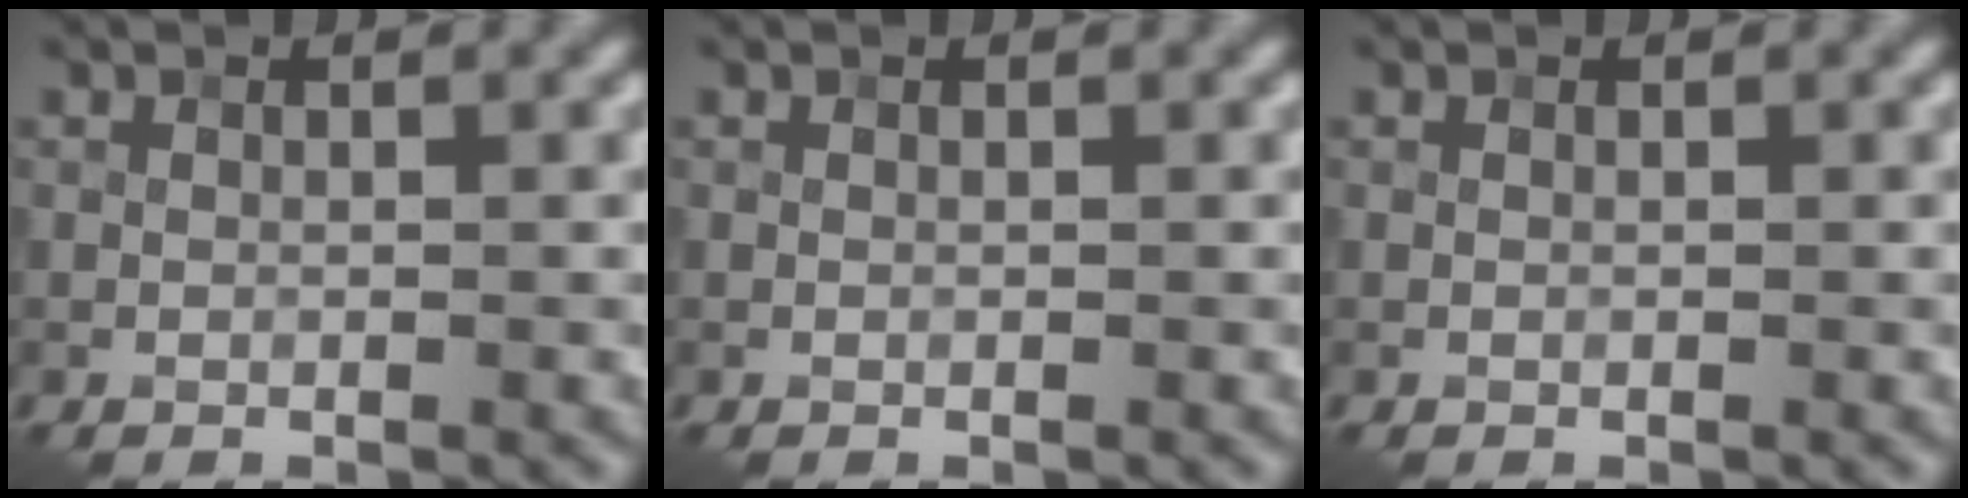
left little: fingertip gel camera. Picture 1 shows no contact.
{"total": 0.0}
{"total": 0.0}